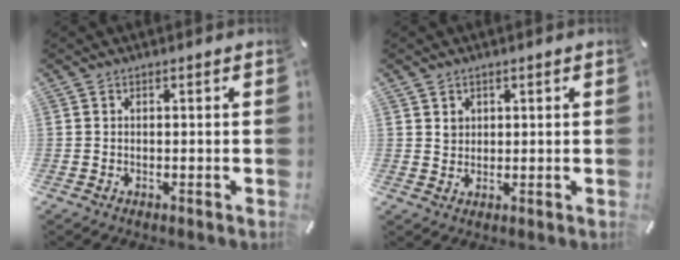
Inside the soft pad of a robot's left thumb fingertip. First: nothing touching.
{"total": 2.6, "force": [1.3, 2.2, 0.2], "torque": [0.001, -0.002, 0.025]}